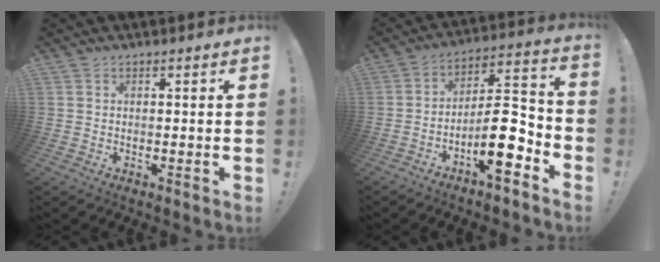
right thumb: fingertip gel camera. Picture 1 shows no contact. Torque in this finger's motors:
{"motor_torque": [1.11, 1.13, 1.17, -1.28, 0.44]}